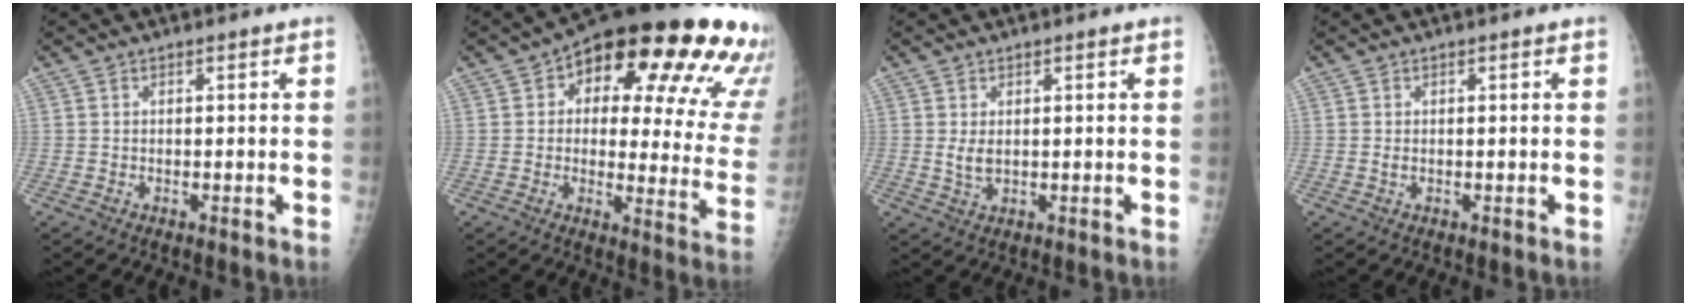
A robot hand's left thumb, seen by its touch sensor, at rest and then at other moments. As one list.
[{"total": 26.6, "force": [12.4, 10.4, 21.1], "torque": [-0.224, -0.010, 0.154]}, {"total": 2.7, "force": [0.6, 1.5, 2.2], "torque": [-0.035, -0.008, 0.016]}, {"total": 0.9, "force": [0.1, 0.5, 0.7], "torque": [-0.012, 0.003, 0.005]}]